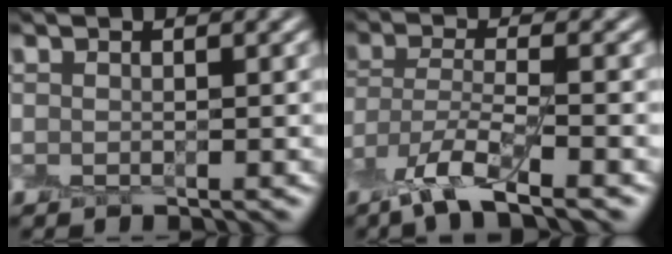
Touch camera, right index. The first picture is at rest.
{"total": 5.6, "force": [-3.7, 1.2, 4.0], "torque": [-0.085, -0.007, -0.082]}